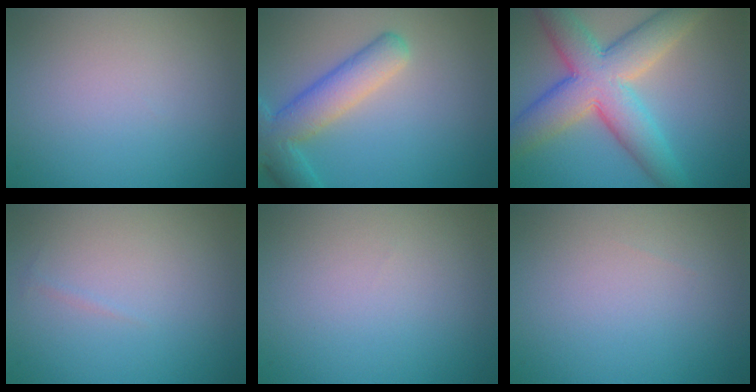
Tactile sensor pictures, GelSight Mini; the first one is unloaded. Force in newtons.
{"total": 5.5, "press": 5.5, "slide": 0.3}
{"total": 9.2, "press": 9.2, "slide": 0.2}
{"total": 0.8, "press": 0.8, "slide": 0.2}
{"total": 0.0}
{"total": 0.0}